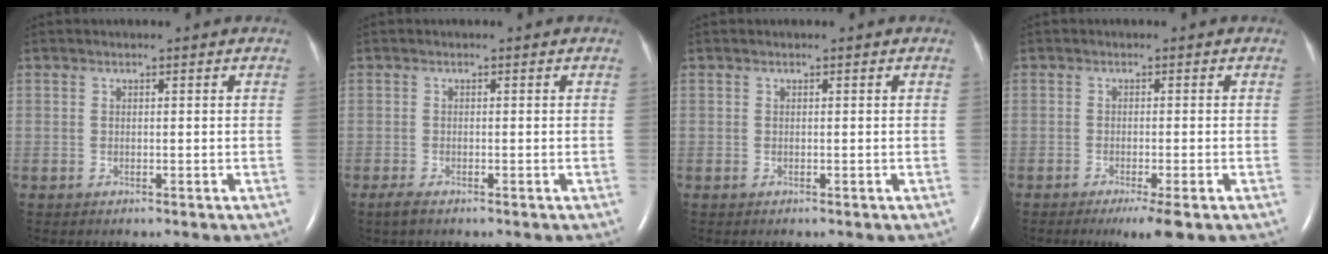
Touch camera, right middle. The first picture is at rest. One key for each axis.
{"total": 1.4, "fx": -1.0, "fy": 0.3, "fz": 1.0, "tx": -0.033, "ty": -0.006, "tz": -0.020}
{"total": 0.0}
{"total": 4.1, "fx": -2.4, "fy": 0.2, "fz": 3.2, "tx": -0.049, "ty": -0.014, "tz": -0.037}